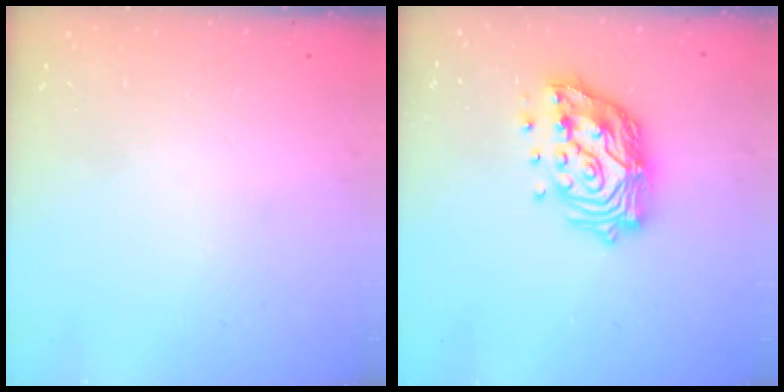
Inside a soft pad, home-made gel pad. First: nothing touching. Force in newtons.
{"total": 15.8, "press": 15.6, "slide": 2.1}